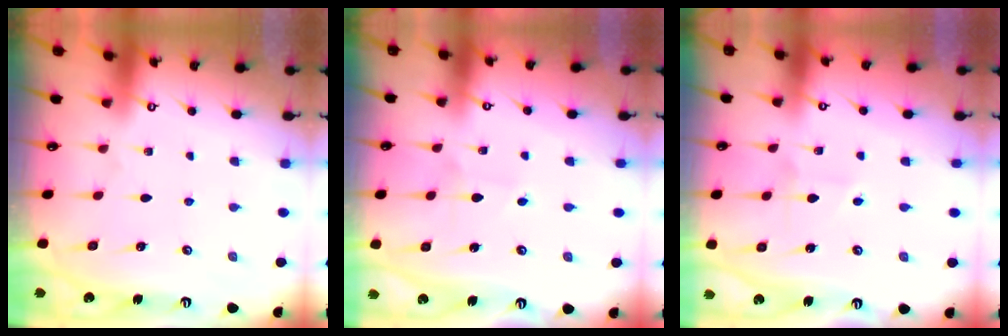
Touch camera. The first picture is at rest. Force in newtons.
{"total": 2.7, "press": 2.7, "slide": 0.3}
{"total": 2.3, "press": 2.3, "slide": 0.3}